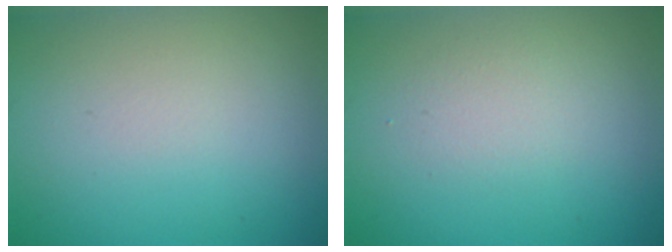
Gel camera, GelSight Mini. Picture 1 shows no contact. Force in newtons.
{"total": 1.5, "press": 1.5, "slide": 0.1}